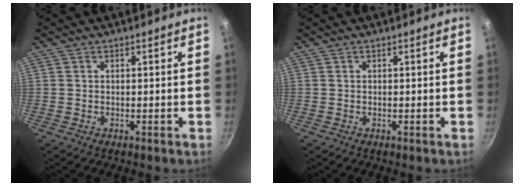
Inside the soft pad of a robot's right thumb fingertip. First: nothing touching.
{"total": 0.0}